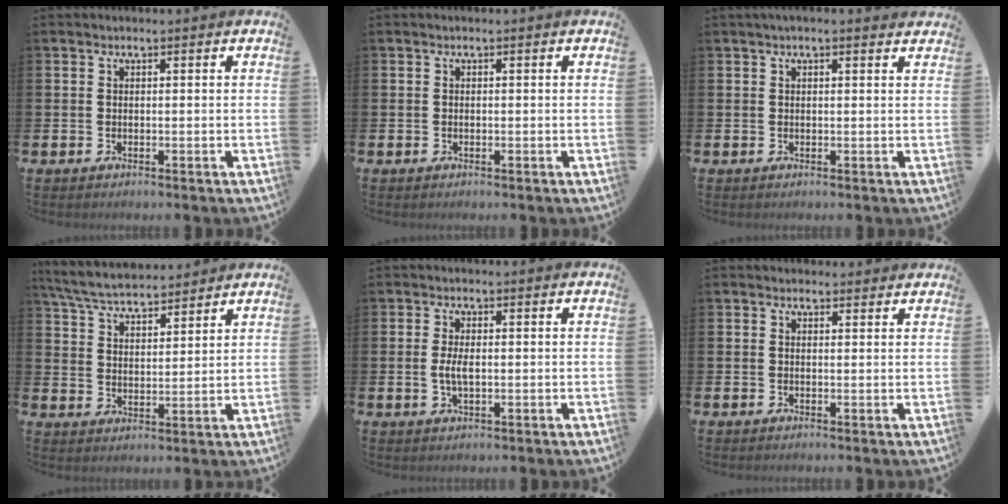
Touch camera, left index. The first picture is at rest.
{"total": 0.0}
{"total": 1.1, "force": [0.9, 0.1, 0.6], "torque": [-0.012, 0.003, 0.016]}
{"total": 6.4, "force": [6.1, 1.0, 1.4], "torque": [-0.054, -0.028, 0.112]}
{"total": 2.8, "force": [-0.1, 1.2, 2.6], "torque": [-0.046, 0.002, -0.004]}
{"total": 0.9, "force": [0.7, 0.5, 0.1], "torque": [0.007, 0.003, 0.011]}